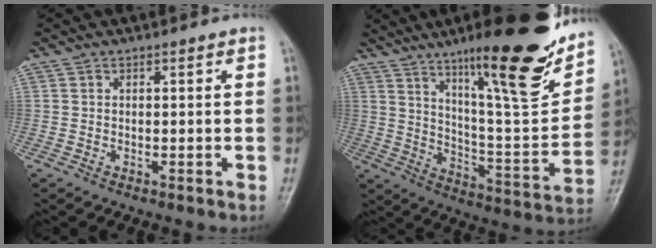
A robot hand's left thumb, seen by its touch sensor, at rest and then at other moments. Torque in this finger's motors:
{"motor_torque": [2.91, 2.10, 1.35, -1.42, 0.46]}